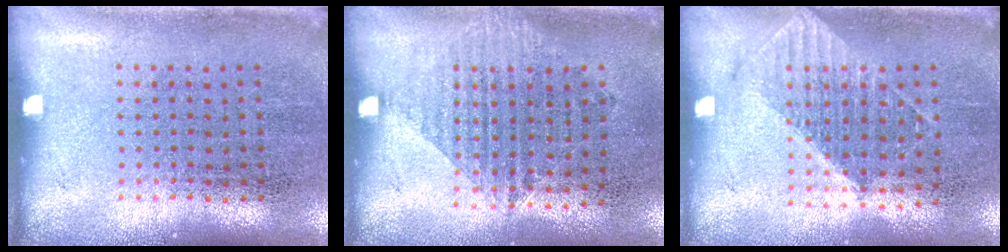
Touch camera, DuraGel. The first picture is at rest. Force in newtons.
{"total": 1.1, "press": 1.0, "slide": 0.5}
{"total": 1.1, "press": 1.0, "slide": 0.3}